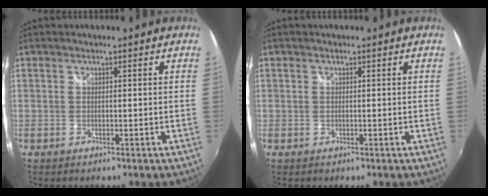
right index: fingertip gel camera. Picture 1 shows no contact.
{"total": 0.0}